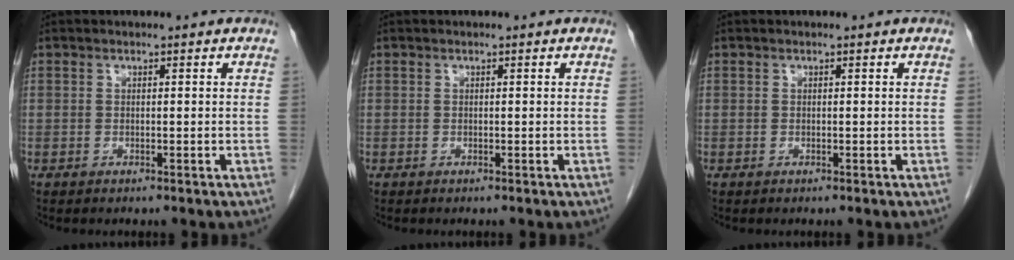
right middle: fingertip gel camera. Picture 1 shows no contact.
{"total": 0.0}
{"total": 0.0}